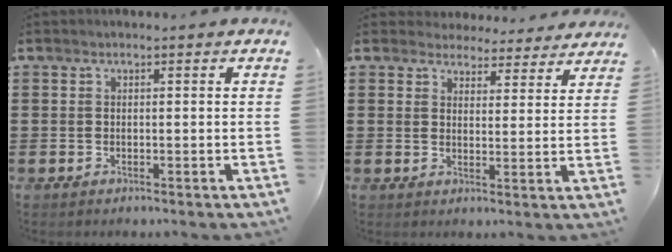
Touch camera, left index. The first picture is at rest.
{"total": 4.1, "force": [4.1, 0.8, 0.2], "torque": [-0.021, -0.015, 0.074]}